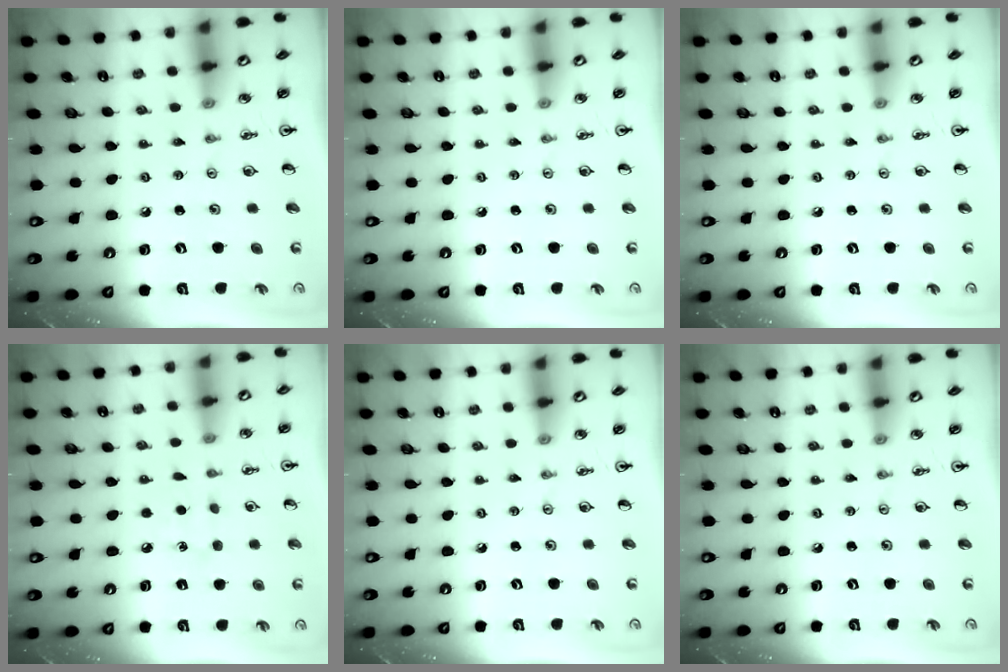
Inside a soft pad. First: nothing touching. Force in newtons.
{"total": 0.0}
{"total": 0.0}
{"total": 4.2, "press": 4.2, "slide": 0.5}
{"total": 0.0}
{"total": 0.0}